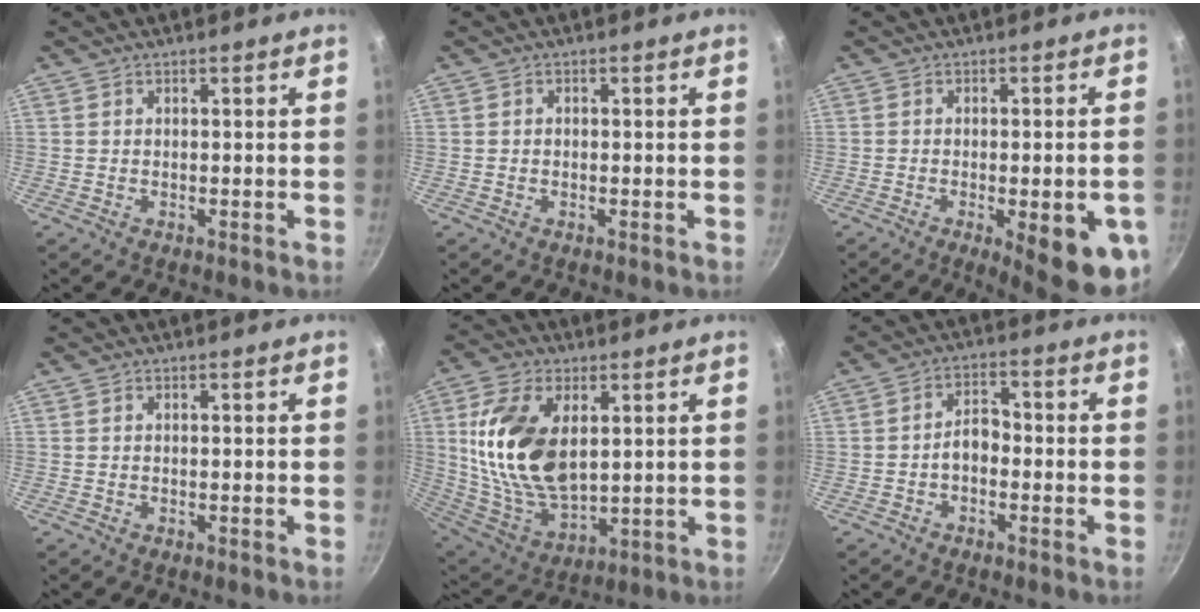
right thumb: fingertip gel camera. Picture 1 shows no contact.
{"total": 0.6, "force": [-0.1, 0.5, 0.2], "torque": [-0.005, 0.003, -0.002]}
{"total": 13.3, "force": [-4.4, 3.9, 11.9], "torque": [-0.124, 0.005, -0.052]}
{"total": 0.0}
{"total": 19.3, "force": [4.1, 11.1, 15.2], "torque": [-0.280, -0.024, 0.092]}
{"total": 4.4, "force": [-1.4, 2.8, 3.0], "torque": [-0.032, 0.025, -0.031]}